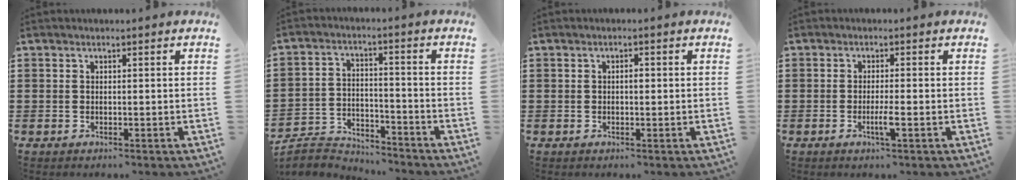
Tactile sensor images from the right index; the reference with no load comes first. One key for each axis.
{"total": 4.9, "fx": -4.7, "fy": 1.1, "fz": 0.2, "tx": -0.022, "ty": 0.008, "tz": -0.100}
{"total": 1.1, "fx": 0.0, "fy": 0.4, "fz": 1.0, "tx": -0.021, "ty": 0.001, "tz": -0.002}
{"total": 2.9, "fx": -1.1, "fy": 0.1, "fz": 2.7, "tx": -0.052, "ty": -0.006, "tz": -0.023}